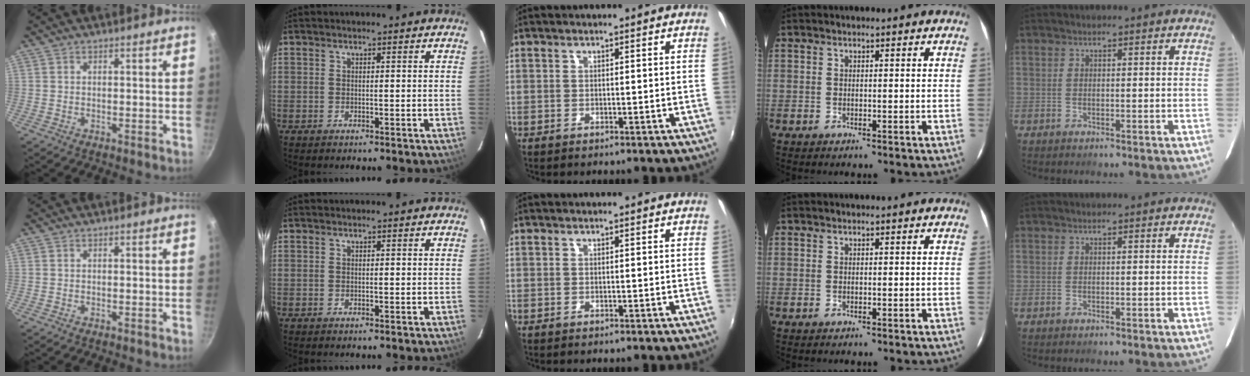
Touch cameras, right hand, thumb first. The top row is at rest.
{}